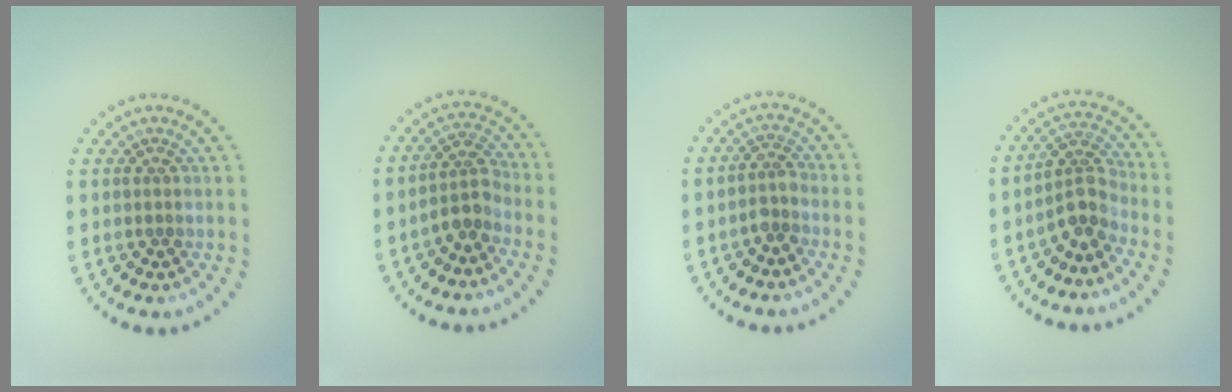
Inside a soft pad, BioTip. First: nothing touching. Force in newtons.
{"total": 2.6, "press": 2.1, "slide": 1.6}
{"total": 1.8, "press": 1.3, "slide": 1.2}
{"total": 2.9, "press": 2.2, "slide": 1.9}